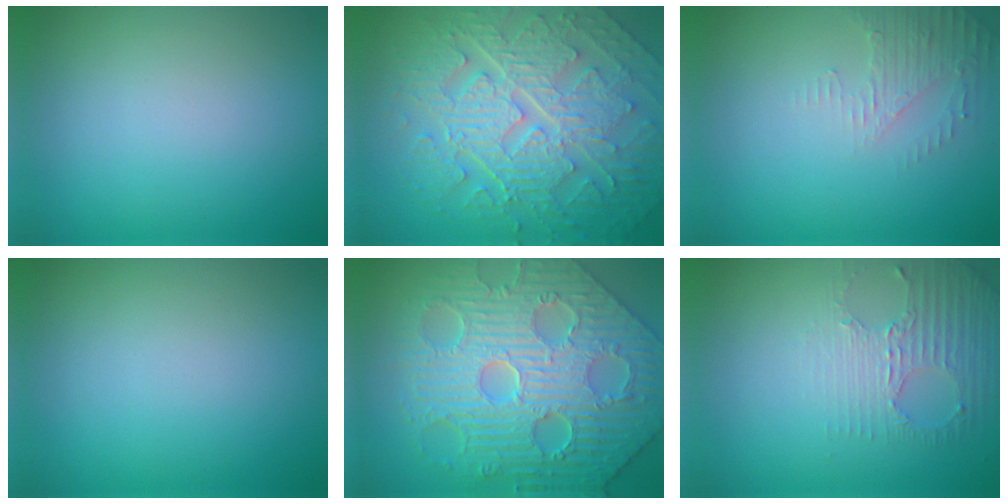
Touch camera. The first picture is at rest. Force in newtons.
{"total": 10.0, "press": 6.8, "slide": 7.3}
{"total": 2.2, "press": 2.1, "slide": 0.5}
{"total": 0.0}
{"total": 10.1, "press": 7.9, "slide": 6.2}
{"total": 2.9, "press": 2.3, "slide": 1.8}